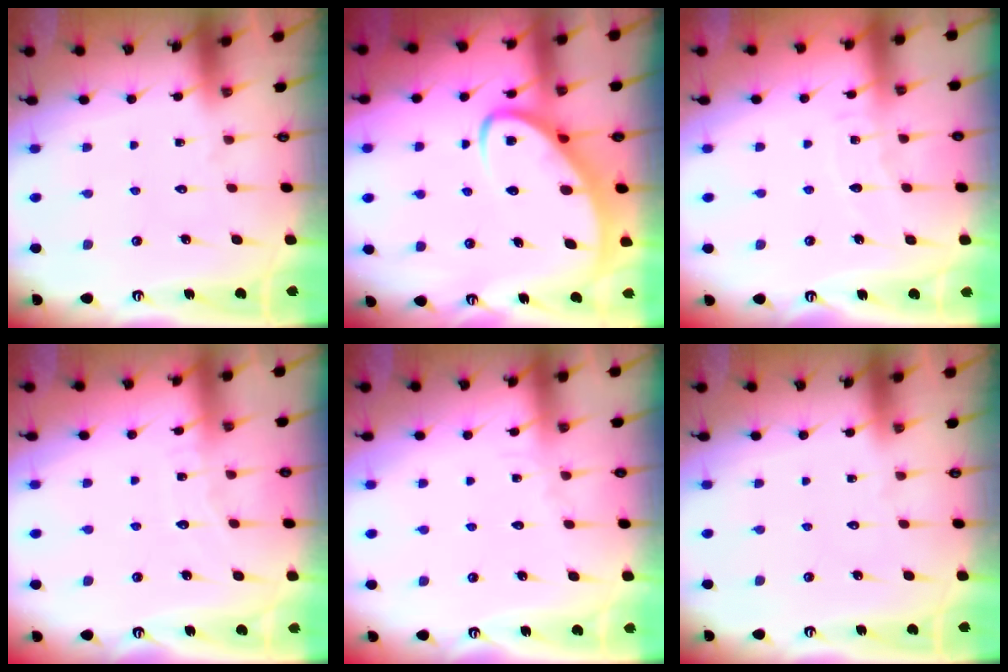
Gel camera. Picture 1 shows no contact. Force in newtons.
{"total": 5.8, "press": 5.8, "slide": 0.7}
{"total": 4.3, "press": 4.3, "slide": 0.3}
{"total": 4.7, "press": 4.7, "slide": 0.6}
{"total": 2.6, "press": 2.6, "slide": 0.2}
{"total": 0.0}